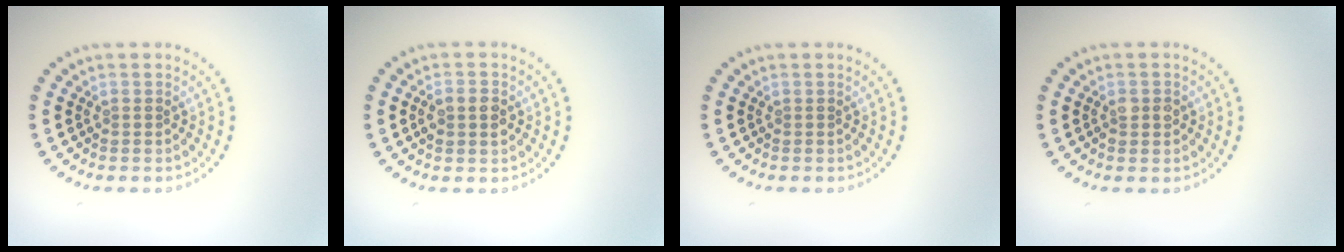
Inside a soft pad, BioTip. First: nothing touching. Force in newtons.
{"total": 2.1, "press": 2.0, "slide": 0.1}
{"total": 0.0}
{"total": 1.6, "press": 1.6, "slide": 0.3}